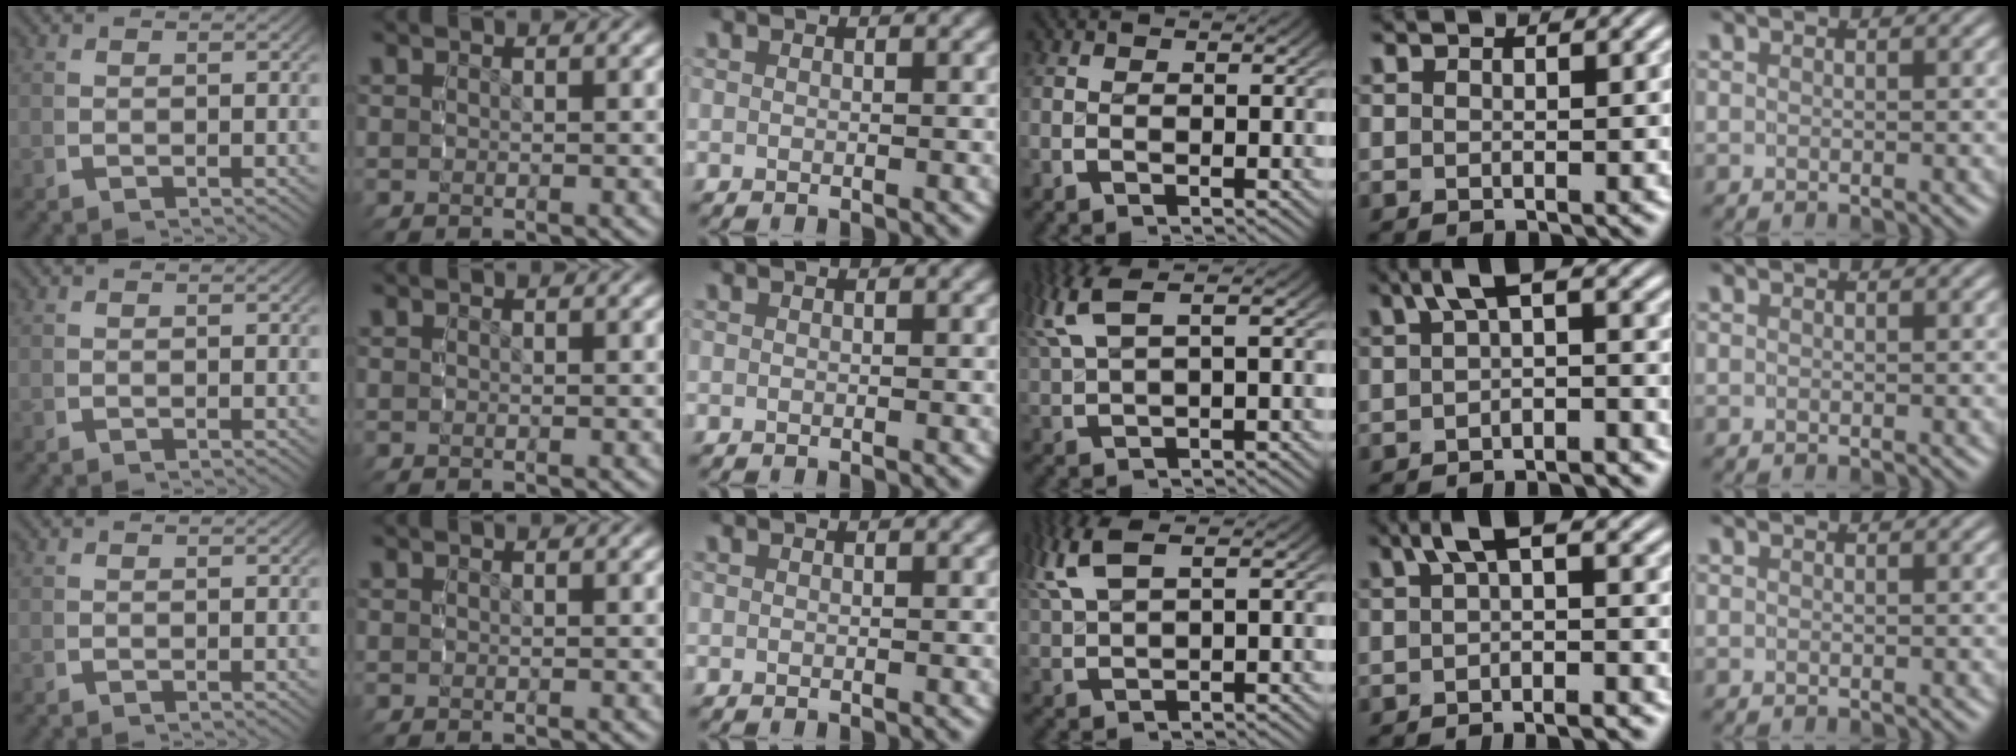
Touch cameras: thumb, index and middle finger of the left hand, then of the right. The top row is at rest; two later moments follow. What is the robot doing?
{"motion": "grasp_and_lifting", "object": "camera"}